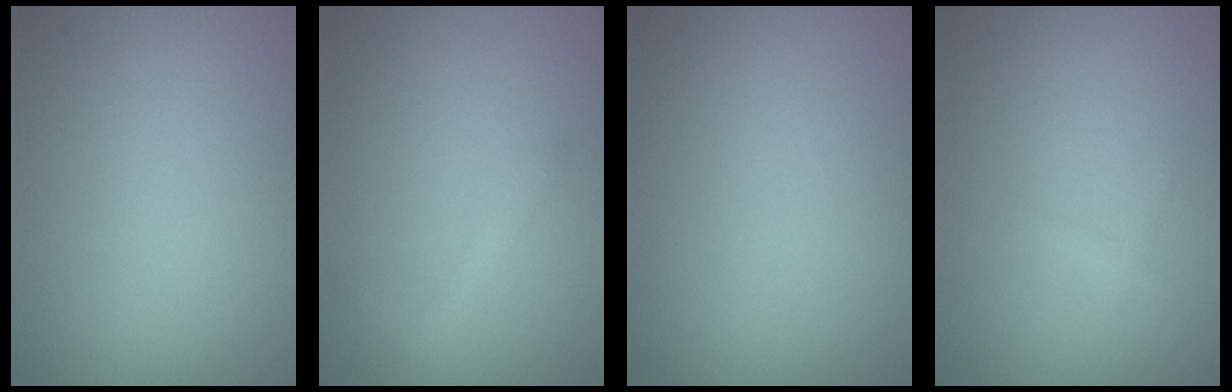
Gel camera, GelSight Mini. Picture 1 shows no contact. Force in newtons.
{"total": 1.5, "press": 1.5, "slide": 0.1}
{"total": 0.0}
{"total": 0.5, "press": 0.5, "slide": 0.0}